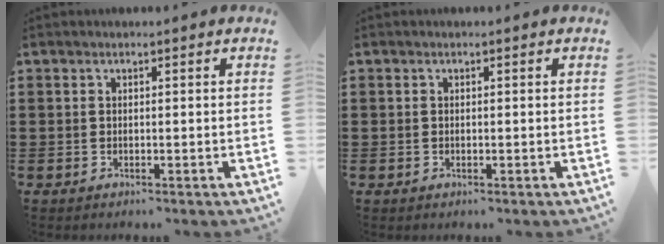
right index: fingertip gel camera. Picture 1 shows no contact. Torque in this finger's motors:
{"motor_torque": [0.03, 0.30, -0.01, 0.01]}